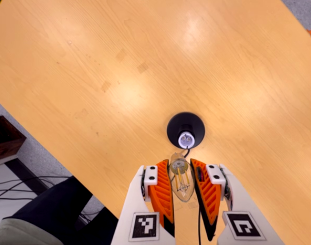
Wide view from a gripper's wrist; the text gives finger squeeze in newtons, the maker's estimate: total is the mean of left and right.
{"total": 21.0, "left": 22.8, "right": 19.1}